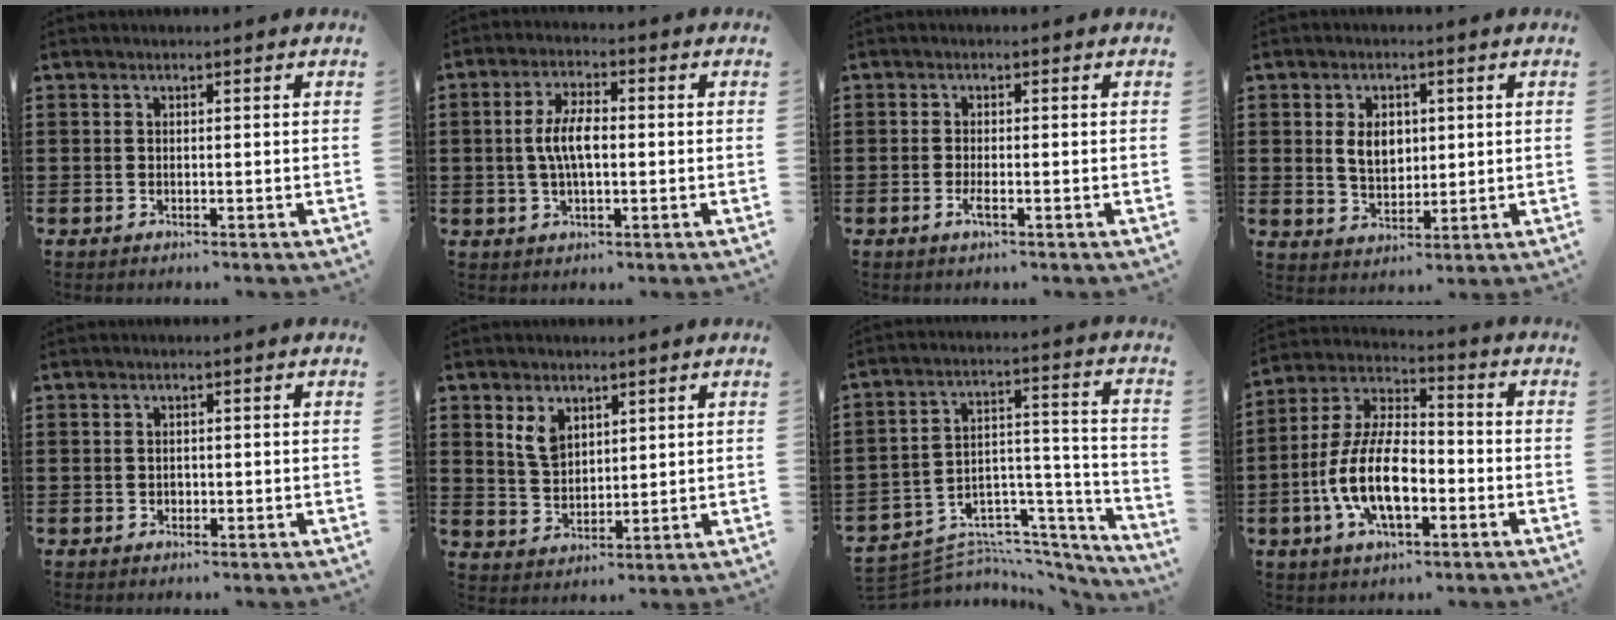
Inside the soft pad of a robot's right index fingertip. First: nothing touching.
{"total": 6.0, "force": [-0.4, 2.4, 5.5], "torque": [-0.115, 0.002, -0.013]}
{"total": 1.8, "force": [-0.9, 0.3, 1.5], "torque": [-0.032, -0.005, -0.018]}
{"total": 4.9, "force": [0.6, 3.4, 3.4], "torque": [-0.061, 0.005, 0.005]}
{"total": 0.6, "force": [-0.2, 0.6, 0.1], "torque": [-0.005, 0.002, -0.004]}
{"total": 4.8, "force": [2.5, 3.1, 2.6], "torque": [-0.056, 0.006, 0.045]}
{"total": 6.0, "force": [-5.2, 2.8, 1.2], "torque": [-0.024, 0.003, -0.096]}
{"total": 11.7, "force": [-3.7, 5.5, 9.7], "torque": [-0.230, -0.002, -0.076]}